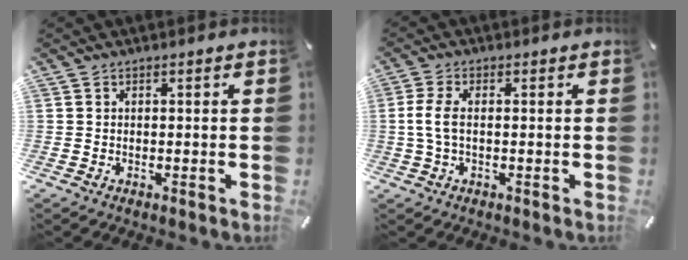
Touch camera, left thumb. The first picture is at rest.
{"total": 4.9, "force": [0.0, 2.1, 4.4], "torque": [-0.101, -0.002, -0.006]}